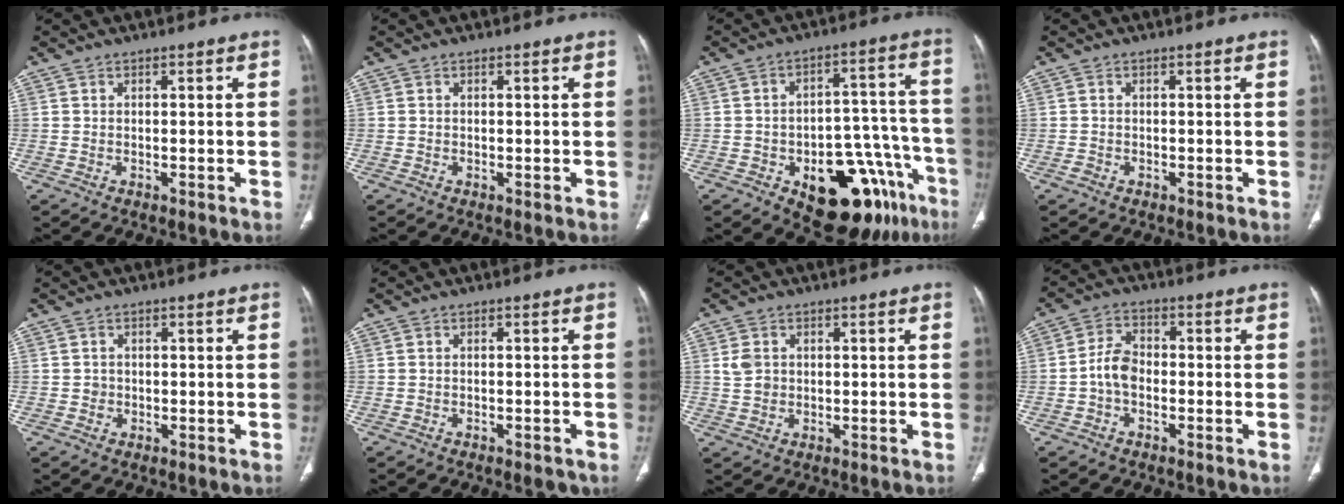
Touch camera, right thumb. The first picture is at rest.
{"total": 0.0}
{"total": 20.8, "force": [-10.8, 10.3, 14.5], "torque": [-0.114, 0.082, -0.136]}
{"total": 0.7, "force": [-0.4, 0.6, 0.1], "torque": [-0.005, 0.002, -0.011]}
{"total": 0.9, "force": [-0.1, 0.9, 0.2], "torque": [0.003, 0.004, -0.002]}
{"total": 2.6, "force": [-1.8, 0.9, 1.5], "torque": [-0.019, 0.007, -0.018]}
{"total": 3.1, "force": [0.6, 2.4, 1.8], "torque": [-0.032, 0.002, 0.015]}
{"total": 5.2, "force": [-1.4, 3.4, 3.7], "torque": [-0.061, 0.019, -0.034]}